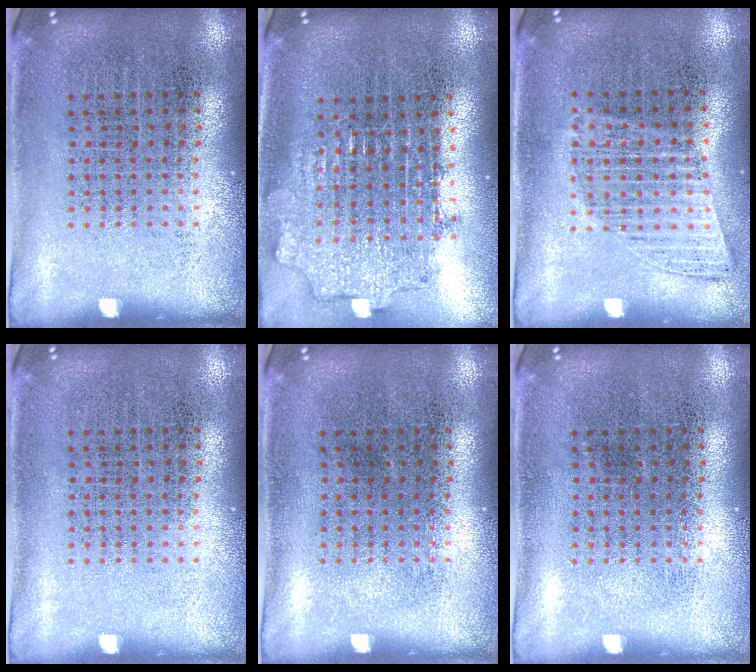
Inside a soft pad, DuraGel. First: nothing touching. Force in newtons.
{"total": 1.9, "press": 1.4, "slide": 1.3}
{"total": 0.9, "press": 0.9, "slide": 0.3}
{"total": 0.0}
{"total": 0.0}
{"total": 0.0}